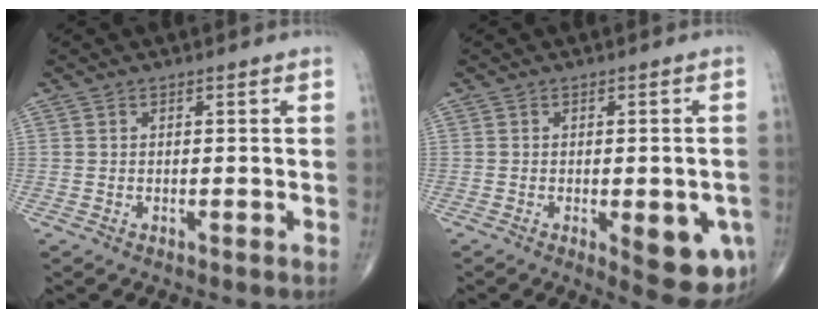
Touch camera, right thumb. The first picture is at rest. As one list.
[{"total": 10.4, "force": [-3.1, 3.8, 9.1], "torque": [-0.090, -0.011, -0.028]}]